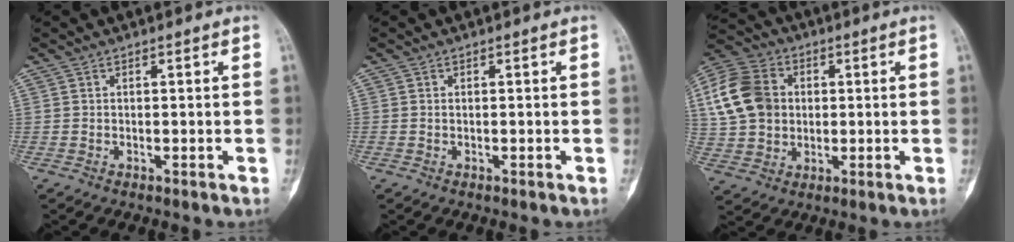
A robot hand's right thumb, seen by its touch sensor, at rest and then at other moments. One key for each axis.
{"total": 0.0}
{"total": 14.4, "fx": 2.0, "fy": 11.7, "fz": 8.2, "tx": -0.153, "ty": 0.016, "tz": 0.033}